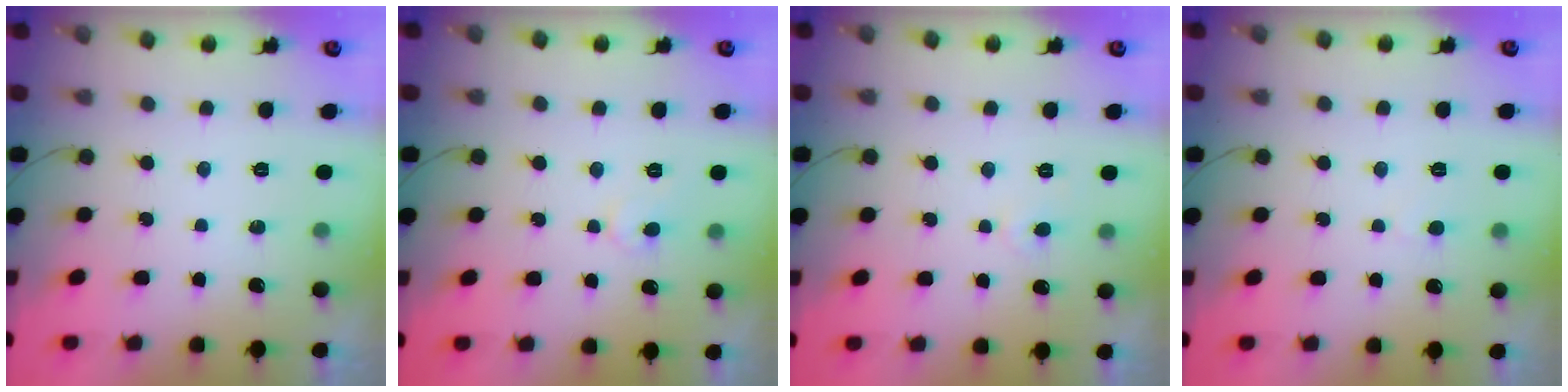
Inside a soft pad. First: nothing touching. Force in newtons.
{"total": 4.2, "press": 4.2, "slide": 0.4}
{"total": 3.2, "press": 3.2, "slide": 0.3}
{"total": 2.8, "press": 2.8, "slide": 0.3}